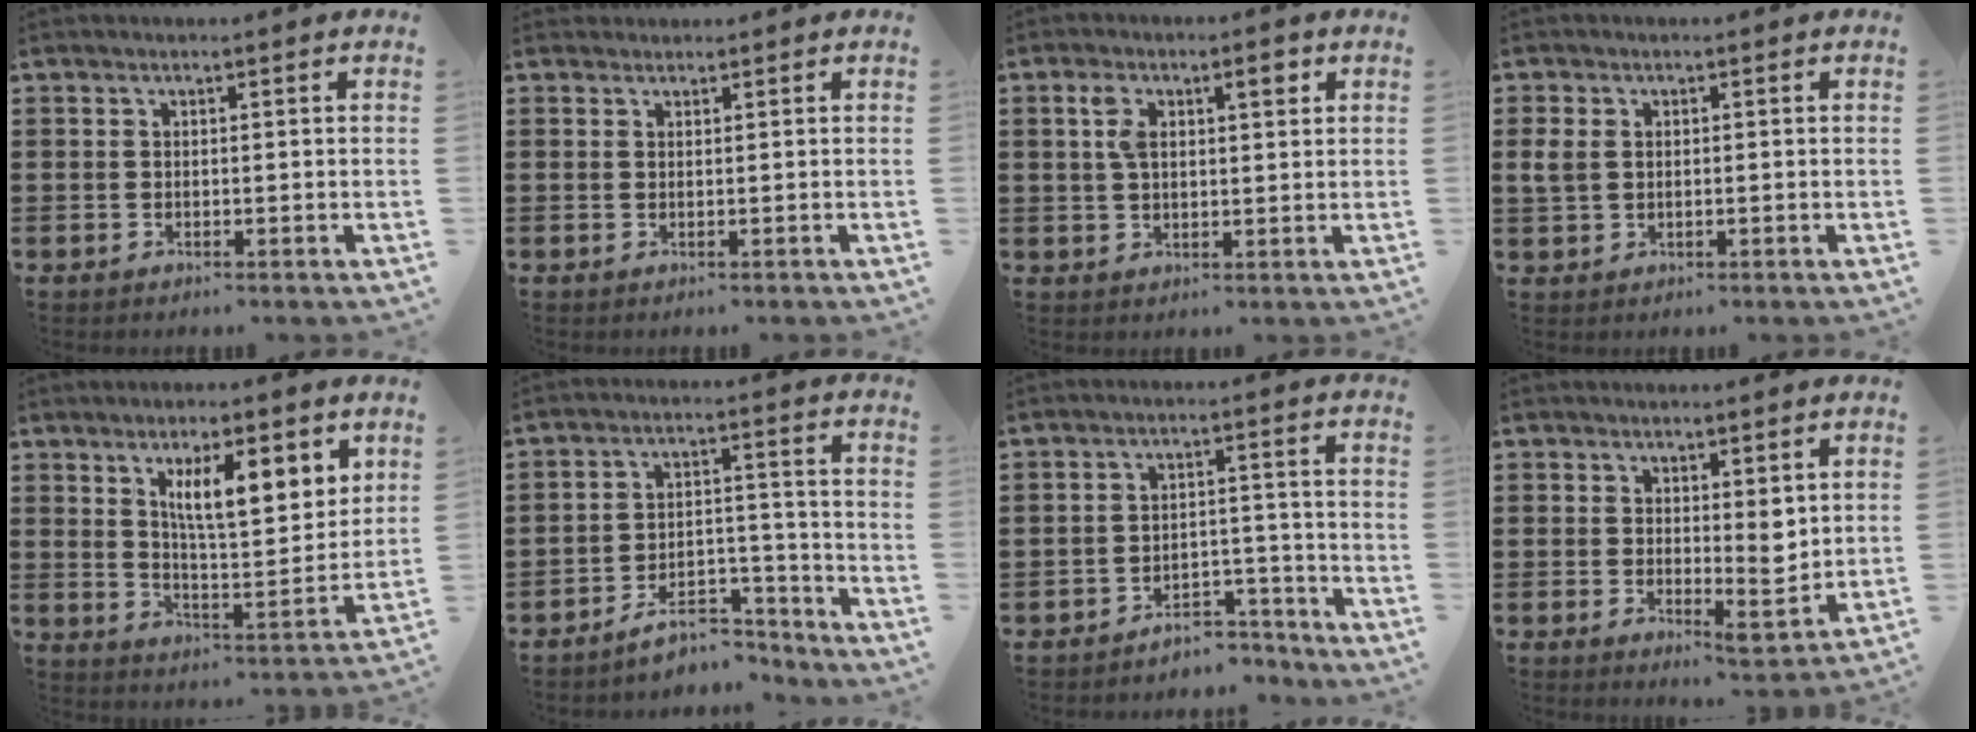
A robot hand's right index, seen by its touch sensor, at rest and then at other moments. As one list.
[{"total": 0.9, "force": [0.8, 0.4, -0.2], "torque": [0.003, 0.004, 0.015]}, {"total": 5.2, "force": [1.7, 2.2, 4.4], "torque": [-0.085, 0.011, 0.024]}, {"total": 2.3, "force": [0.4, 1.6, 1.6], "torque": [-0.043, 0.004, 0.004]}, {"total": 9.4, "force": [4.7, 2.7, 7.6], "torque": [-0.134, -0.010, 0.075]}, {"total": 7.1, "force": [-6.2, 2.3, 2.6], "torque": [-0.040, 0.019, -0.117]}, {"total": 4.1, "force": [-3.9, 1.0, 0.7], "torque": [-0.013, 0.011, -0.080]}, {"total": 4.5, "force": [2.4, 2.2, 3.2], "torque": [-0.042, -0.015, 0.039]}]